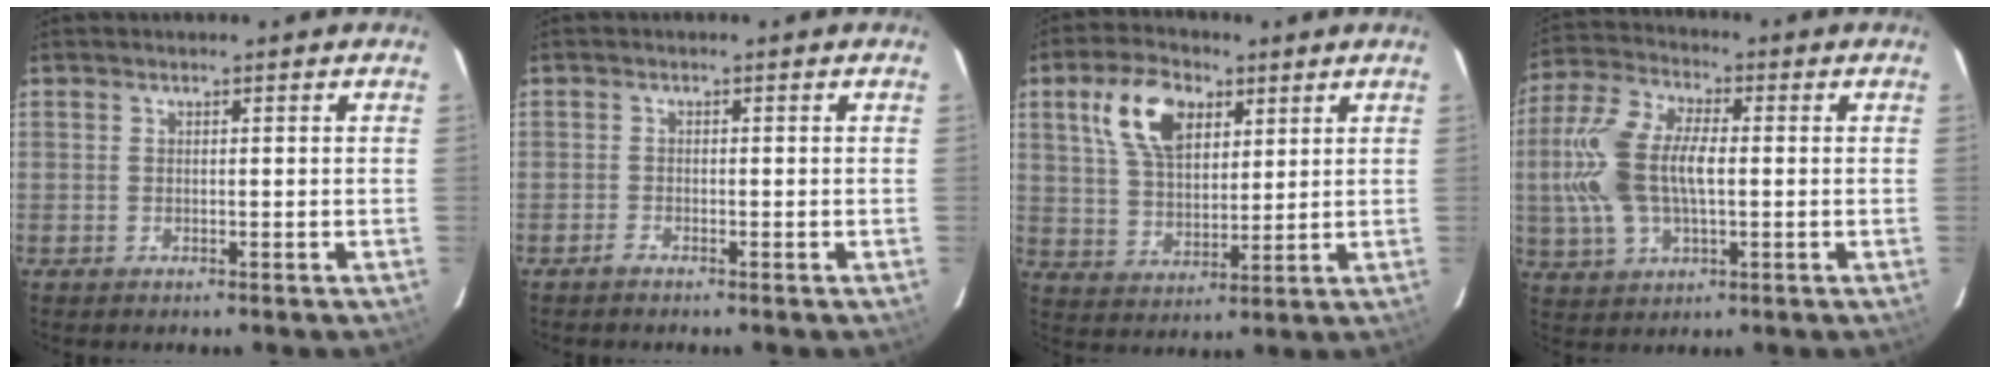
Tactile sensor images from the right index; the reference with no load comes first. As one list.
[{"total": 0.8, "force": [-0.8, 0.0, 0.2], "torque": [-0.005, -0.001, -0.018]}, {"total": 12.1, "force": [5.4, 6.9, 8.3], "torque": [-0.157, 0.025, 0.105]}, {"total": 14.3, "force": [-0.1, 7.5, 12.2], "torque": [-0.270, 0.016, -0.003]}]